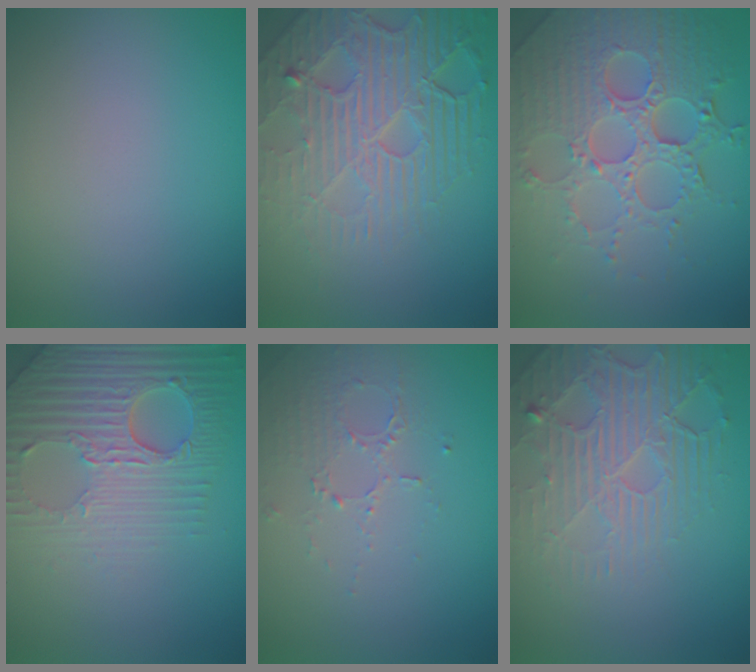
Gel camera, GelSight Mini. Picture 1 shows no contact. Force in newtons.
{"total": 7.2, "press": 5.5, "slide": 4.6}
{"total": 8.1, "press": 6.0, "slide": 5.5}
{"total": 6.2, "press": 5.2, "slide": 3.3}
{"total": 1.6, "press": 1.0, "slide": 1.3}
{"total": 4.4, "press": 4.0, "slide": 1.7}